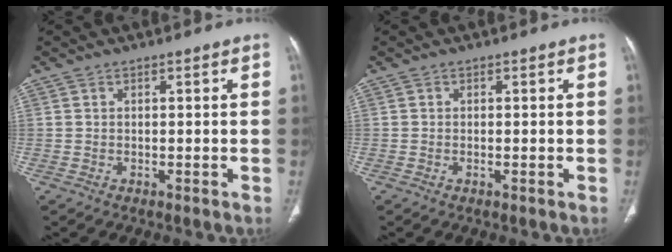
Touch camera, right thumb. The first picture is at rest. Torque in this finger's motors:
{"motor_torque": [-0.16, -0.02, 0.09, 0.40, -0.01]}